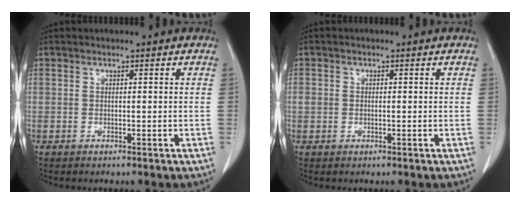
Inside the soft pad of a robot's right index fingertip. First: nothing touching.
{"total": 1.6, "force": [-0.1, 1.3, 1.0], "torque": [-0.023, 0.010, 0.001]}